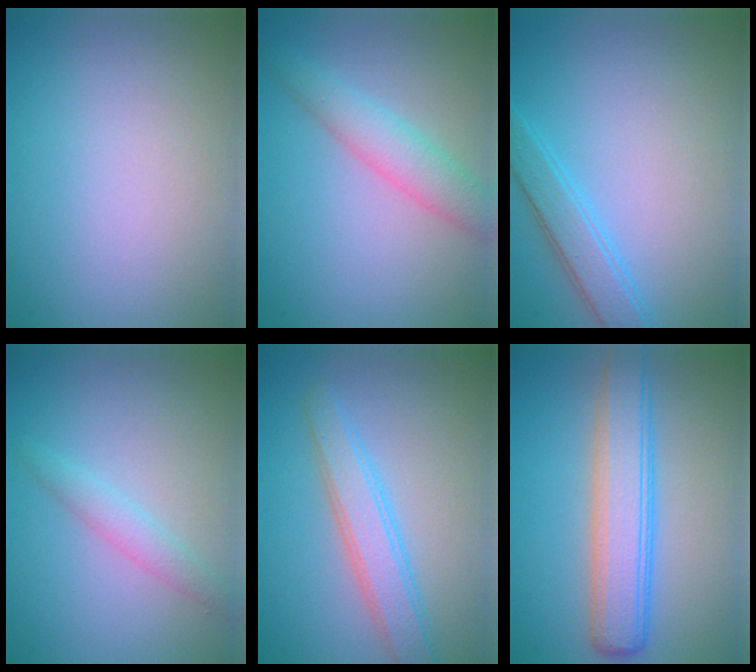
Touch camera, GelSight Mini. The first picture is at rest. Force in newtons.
{"total": 3.4, "press": 3.4, "slide": 0.1}
{"total": 2.8, "press": 2.8, "slide": 0.1}
{"total": 1.7, "press": 1.7, "slide": 0.1}
{"total": 3.6, "press": 3.6, "slide": 0.1}
{"total": 5.4, "press": 5.4, "slide": 0.1}